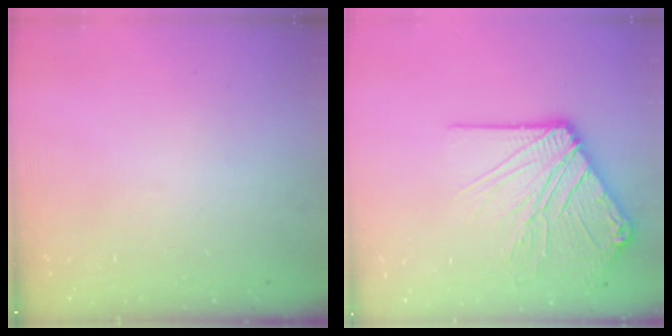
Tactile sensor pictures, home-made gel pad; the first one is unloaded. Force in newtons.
{"total": 13.7, "press": 13.6, "slide": 2.1}